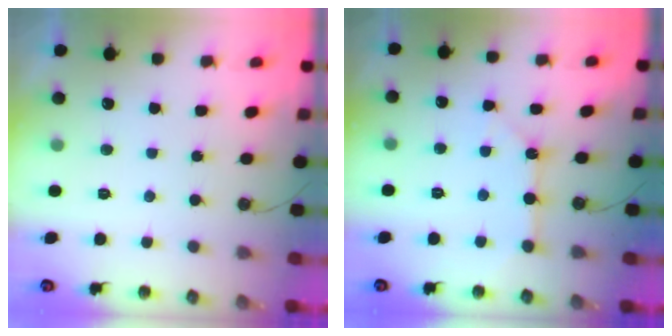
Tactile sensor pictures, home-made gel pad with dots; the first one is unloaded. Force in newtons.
{"total": 3.1, "press": 3.1, "slide": 0.4}